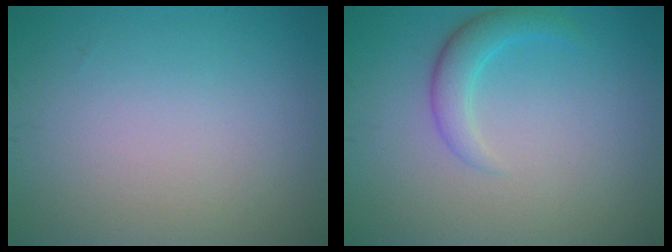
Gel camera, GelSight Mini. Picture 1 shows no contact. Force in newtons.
{"total": 2.5, "press": 2.5, "slide": 0.1}